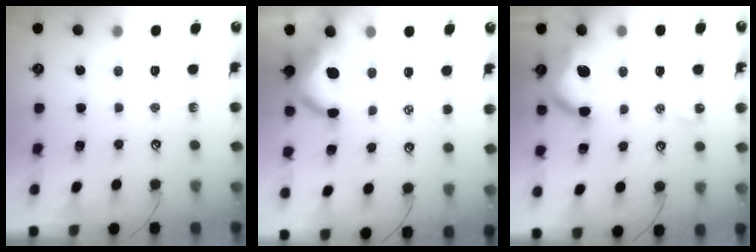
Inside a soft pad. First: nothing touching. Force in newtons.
{"total": 7.2, "press": 7.0, "slide": 1.5}
{"total": 13.7, "press": 13.6, "slide": 1.5}